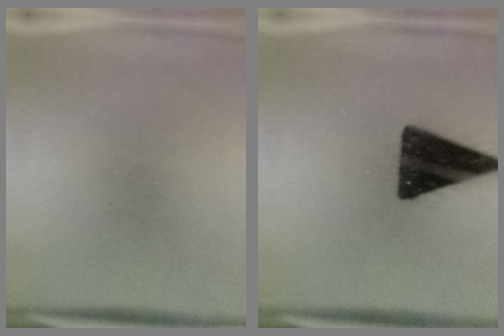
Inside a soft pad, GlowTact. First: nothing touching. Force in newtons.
{"total": 16.5}